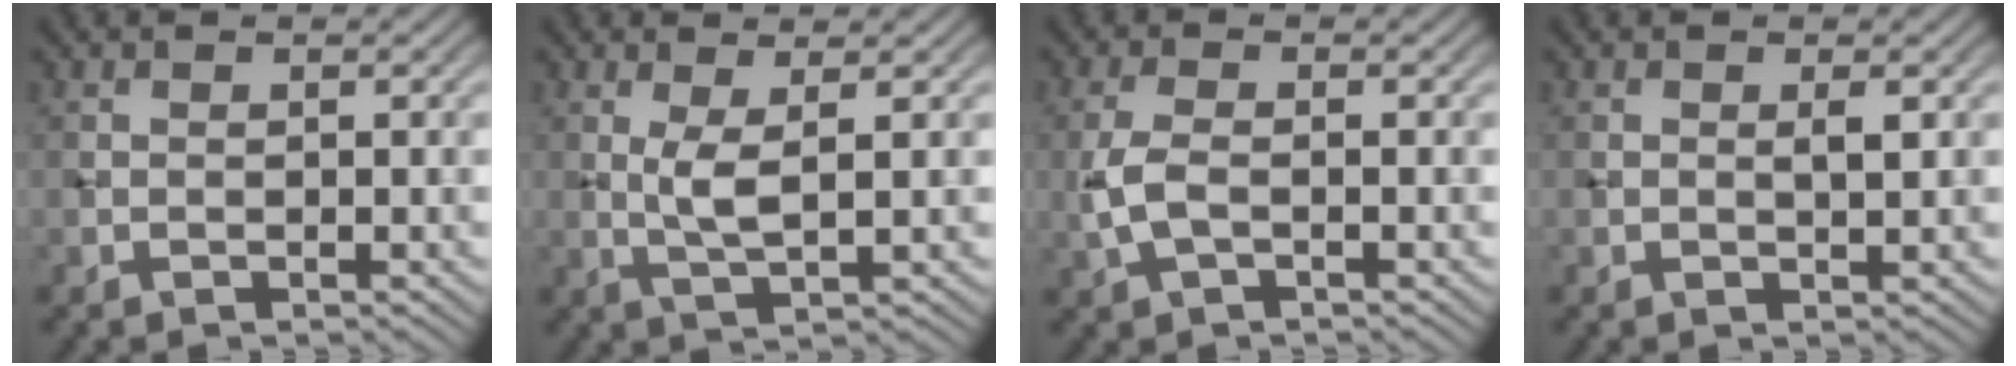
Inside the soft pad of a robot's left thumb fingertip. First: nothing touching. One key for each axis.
{"total": 3.2, "fx": 0.9, "fy": 0.6, "fz": 3.0, "tx": -0.067, "ty": -0.003, "tz": 0.020}
{"total": 3.7, "fx": -0.8, "fy": 1.8, "fz": 3.1, "tx": -0.085, "ty": -0.001, "tz": -0.022}
{"total": 1.1, "fx": 0.3, "fy": 0.2, "fz": 1.0, "tx": -0.018, "ty": -0.002, "tz": 0.004}